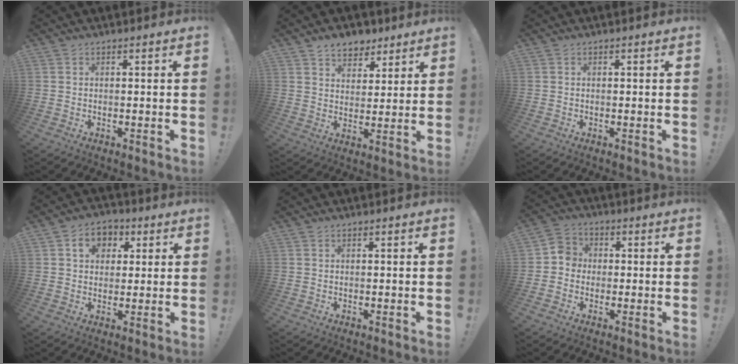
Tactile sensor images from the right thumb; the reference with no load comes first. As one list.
[{"total": 7.7, "force": [5.6, 5.0, 1.6], "torque": [-0.010, -0.042, 0.107]}, {"total": 0.0}, {"total": 7.8, "force": [2.5, 6.4, 3.6], "torque": [-0.043, -0.004, 0.046]}, {"total": 0.0}, {"total": 5.2, "force": [-1.6, 4.6, 1.7], "torque": [-0.029, 0.021, -0.029]}]